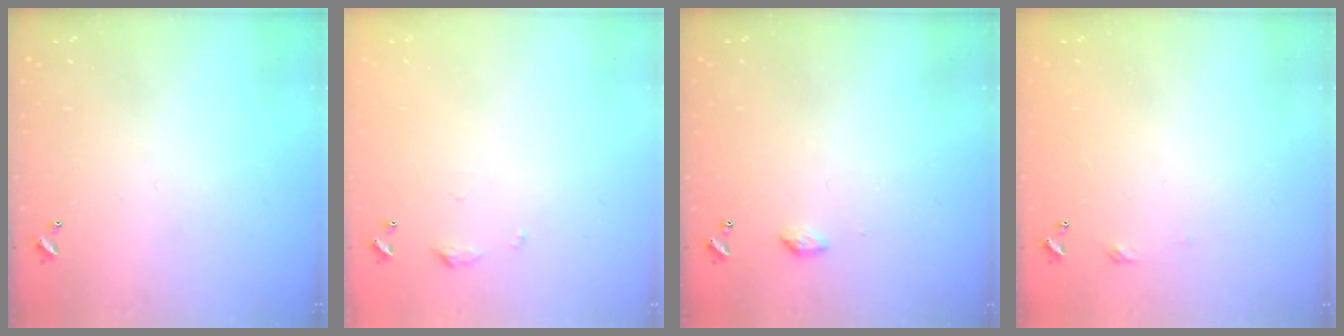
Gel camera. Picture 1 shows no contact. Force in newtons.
{"total": 5.0, "press": 4.9, "slide": 0.8}
{"total": 4.1, "press": 4.1, "slide": 0.6}
{"total": 2.7, "press": 2.6, "slide": 0.4}